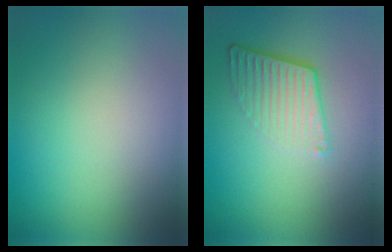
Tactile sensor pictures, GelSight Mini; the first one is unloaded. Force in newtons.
{"total": 4.1, "press": 2.7, "slide": 3.1}